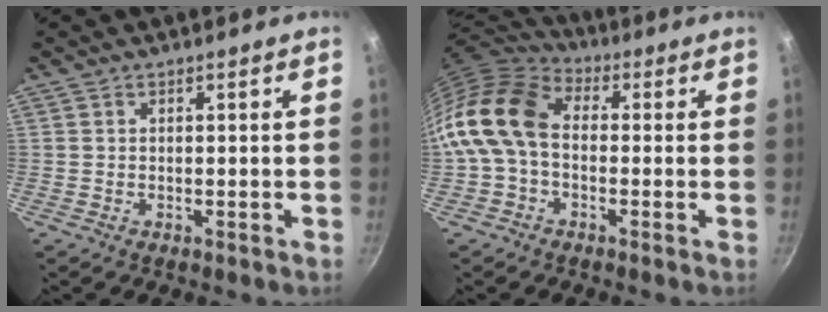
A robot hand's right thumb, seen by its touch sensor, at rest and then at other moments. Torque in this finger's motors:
{"motor_torque": [2.09, 2.77, 1.82, -0.35, 0.24]}